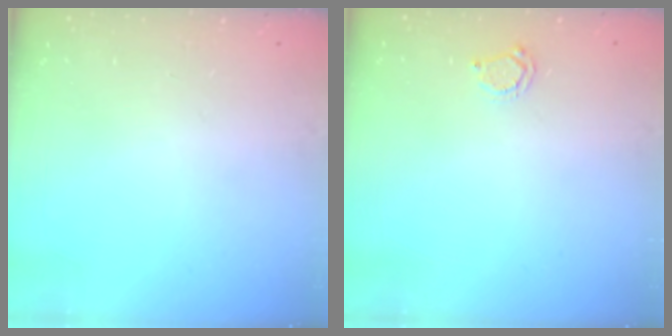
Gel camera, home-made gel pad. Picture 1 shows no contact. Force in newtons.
{"total": 4.2, "press": 4.2, "slide": 0.2}